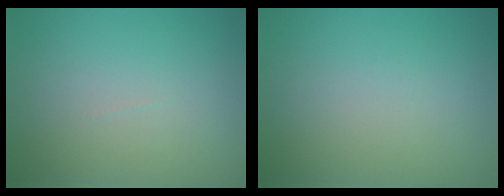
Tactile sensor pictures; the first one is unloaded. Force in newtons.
{"total": 0.0}